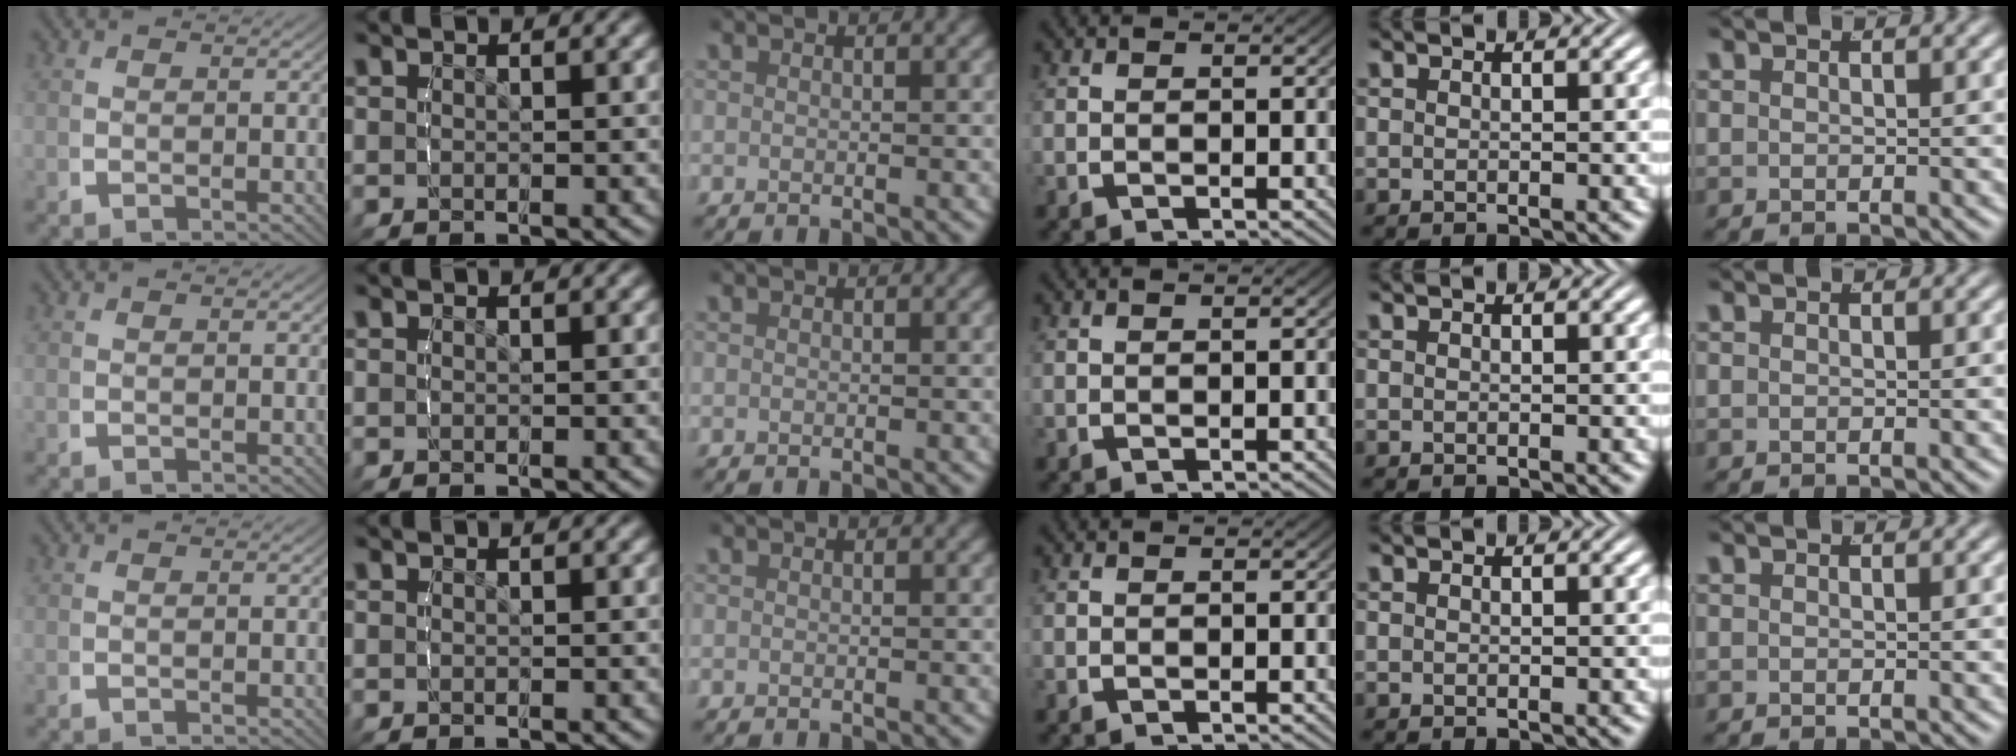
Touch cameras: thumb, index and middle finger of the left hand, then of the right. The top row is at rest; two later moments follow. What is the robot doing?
{"motion": "lift_and_place", "object": "cubes"}